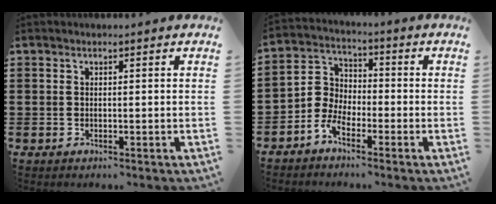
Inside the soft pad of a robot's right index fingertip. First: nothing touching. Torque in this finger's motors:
{"motor_torque": [2.14, 0.00, 0.16, 0.09]}